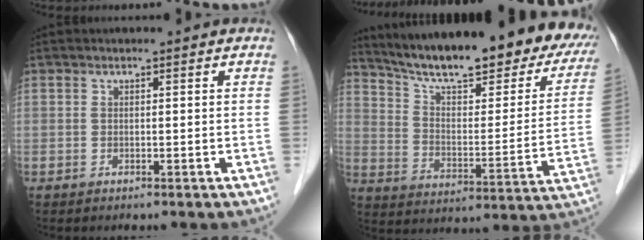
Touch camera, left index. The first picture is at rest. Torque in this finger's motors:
{"motor_torque": [0.33, -0.28, 0.36, 0.12]}